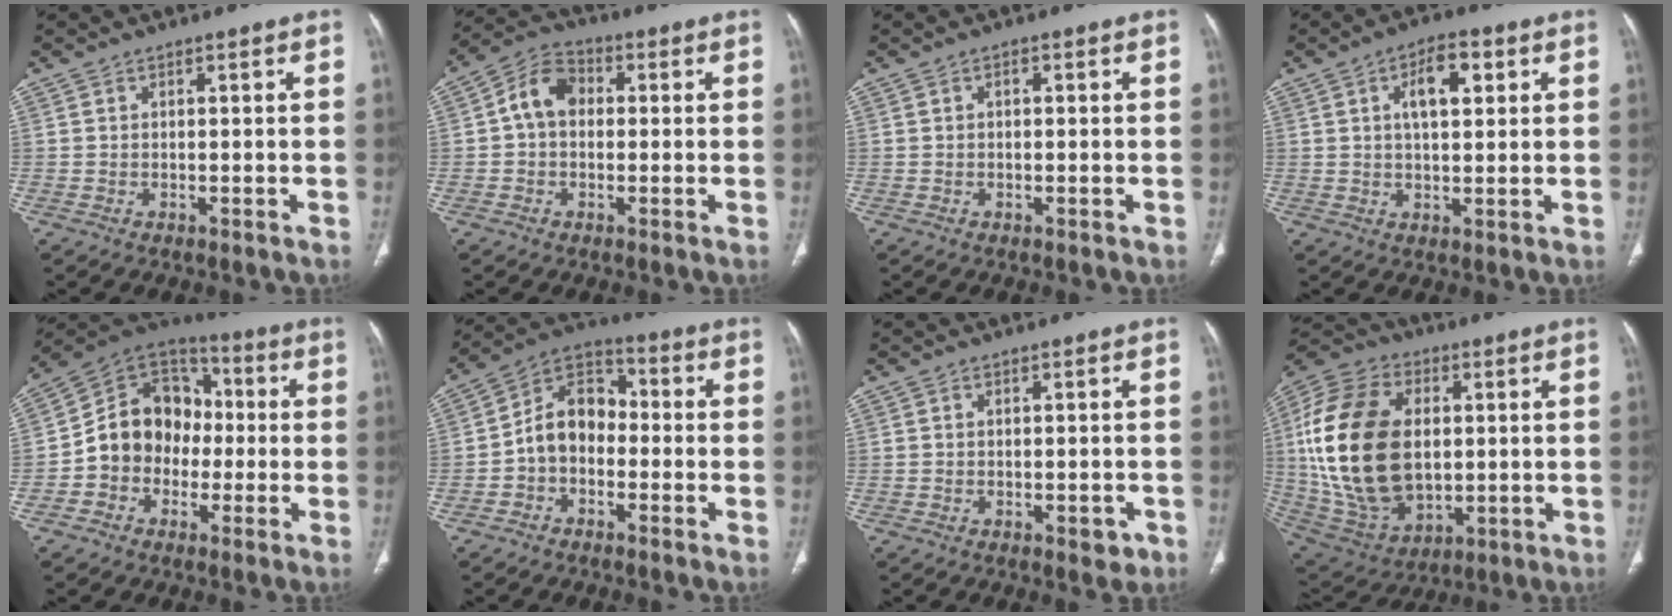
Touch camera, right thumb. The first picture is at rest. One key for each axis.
{"total": 7.3, "fx": 0.5, "fy": 5.4, "fz": 4.8, "tx": -0.074, "ty": 0.022, "tz": -0.003}
{"total": 0.9, "fx": 0.2, "fy": 0.5, "fz": 0.8, "tx": -0.011, "ty": 0.002, "tz": 0.002}
{"total": 7.8, "fx": 2.6, "fy": 3.7, "fz": 6.4, "tx": -0.088, "ty": 0.002, "tz": 0.041}
{"total": 14.6, "fx": -1.8, "fy": 12.2, "fz": 7.9, "tx": -0.087, "ty": 0.040, "tz": -0.044}
{"total": 9.8, "fx": -1.9, "fy": 7.2, "fz": 6.3, "tx": -0.084, "ty": 0.038, "tz": -0.053}
{"total": 2.3, "fx": -1.1, "fy": 1.2, "fz": 1.7, "tx": -0.007, "ty": 0.001, "tz": -0.011}
{"total": 26.5, "fx": 2.3, "fy": 17.1, "fz": 20.1, "tx": -0.396, "ty": -0.008, "tz": 0.055}